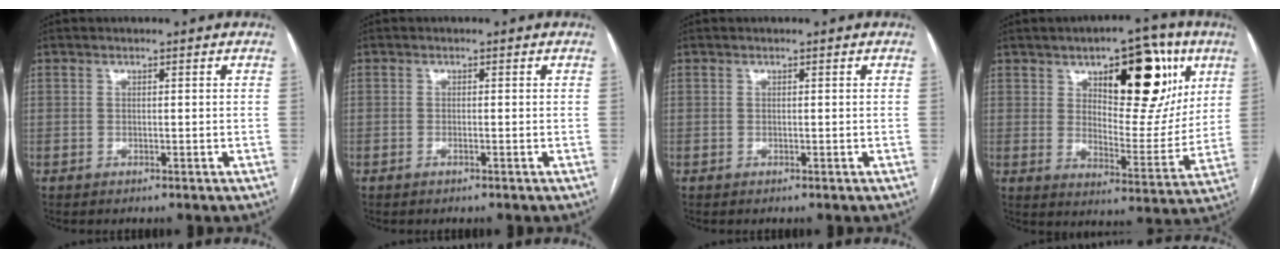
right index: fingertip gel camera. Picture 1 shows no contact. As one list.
[{"total": 0.5, "force": [-0.3, 0.0, 0.4], "torque": [-0.009, 0.000, -0.005]}, {"total": 0.0}, {"total": 17.8, "force": [8.0, 7.3, 14.1], "torque": [-0.178, 0.012, 0.121]}]